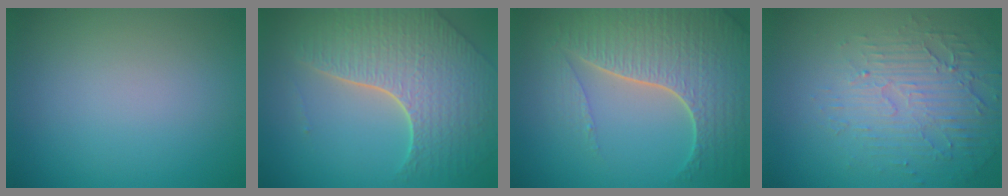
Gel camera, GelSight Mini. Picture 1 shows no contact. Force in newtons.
{"total": 7.6, "press": 5.5, "slide": 5.2}
{"total": 7.8, "press": 5.7, "slide": 5.3}
{"total": 5.6, "press": 3.3, "slide": 4.5}